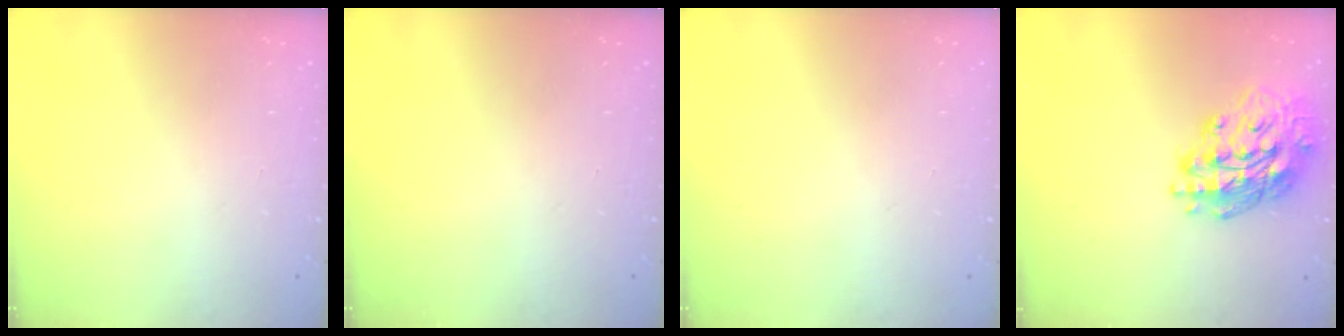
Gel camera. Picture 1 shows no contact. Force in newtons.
{"total": 0.0}
{"total": 0.0}
{"total": 18.0, "press": 17.9, "slide": 1.8}